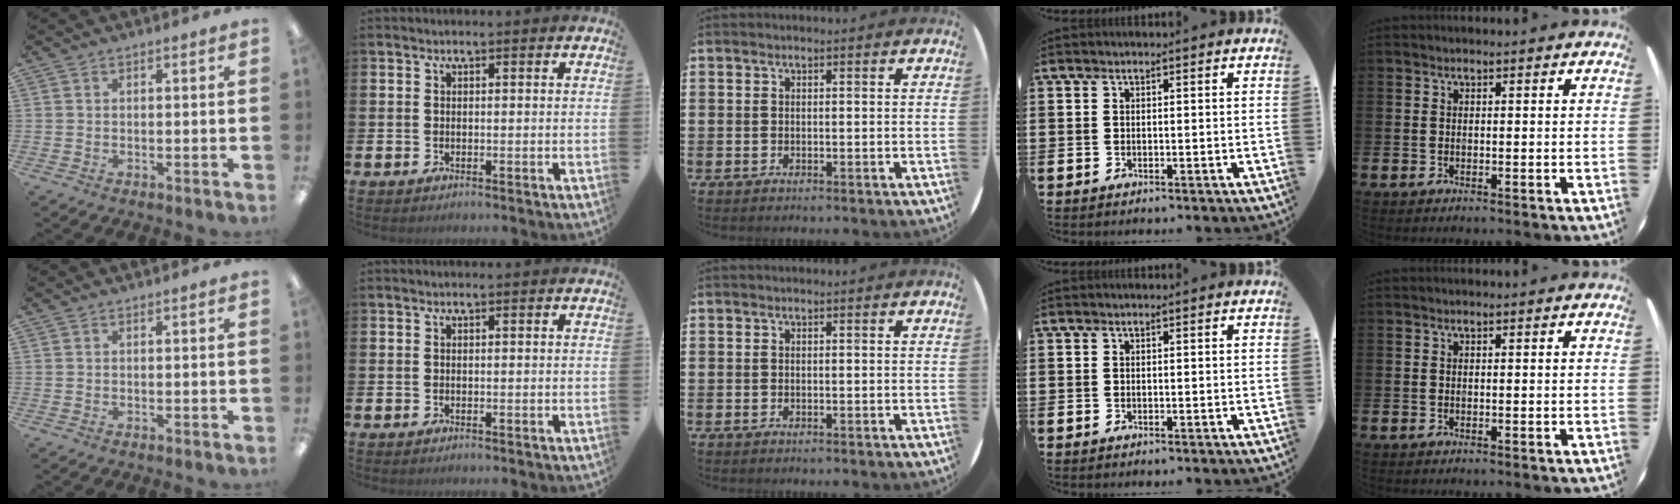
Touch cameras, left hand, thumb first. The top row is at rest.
{}